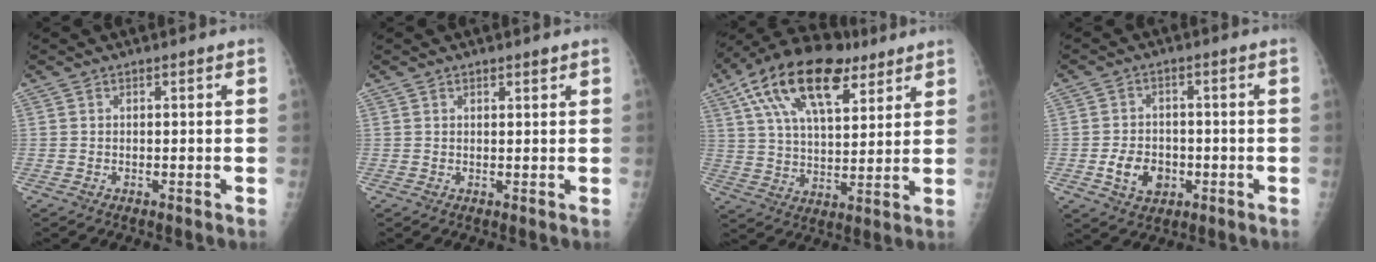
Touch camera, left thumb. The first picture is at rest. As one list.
[{"total": 1.3, "force": [0.9, 0.4, 0.8], "torque": [-0.008, -0.004, 0.013]}, {"total": 20.8, "force": [10.7, 10.0, 14.7], "torque": [-0.243, -0.008, 0.185]}, {"total": 6.9, "force": [-1.9, 5.3, 4.0], "torque": [-0.049, 0.009, -0.028]}]